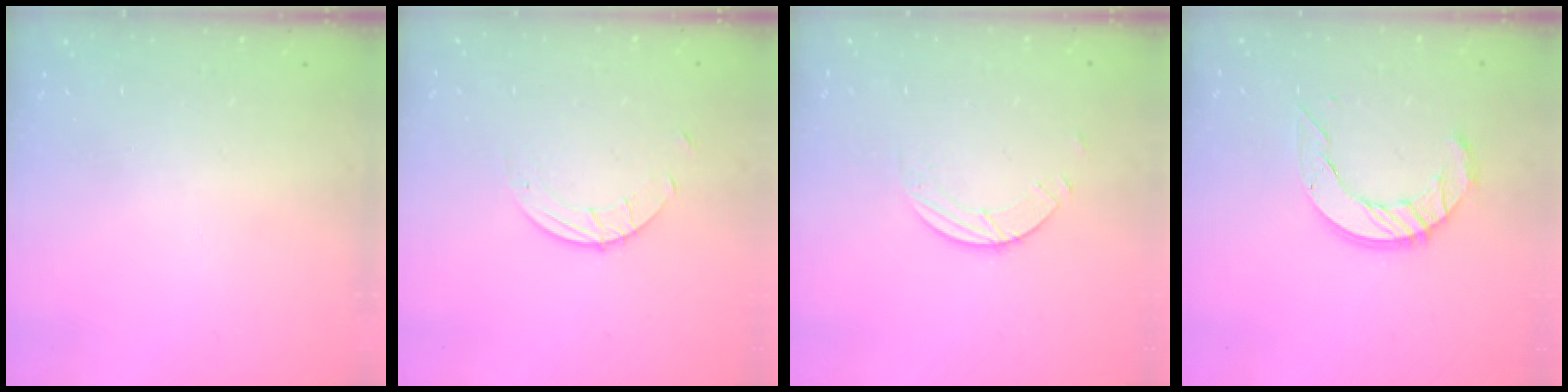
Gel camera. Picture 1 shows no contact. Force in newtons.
{"total": 2.7, "press": 2.7, "slide": 0.3}
{"total": 1.5, "press": 1.5, "slide": 0.1}
{"total": 10.8, "press": 10.8, "slide": 1.0}